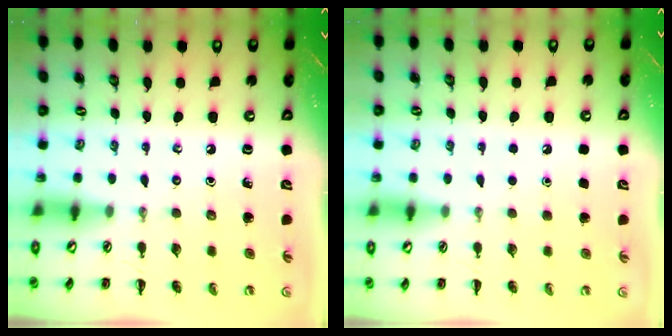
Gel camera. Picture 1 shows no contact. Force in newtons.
{"total": 1.7, "press": 1.7, "slide": 0.1}